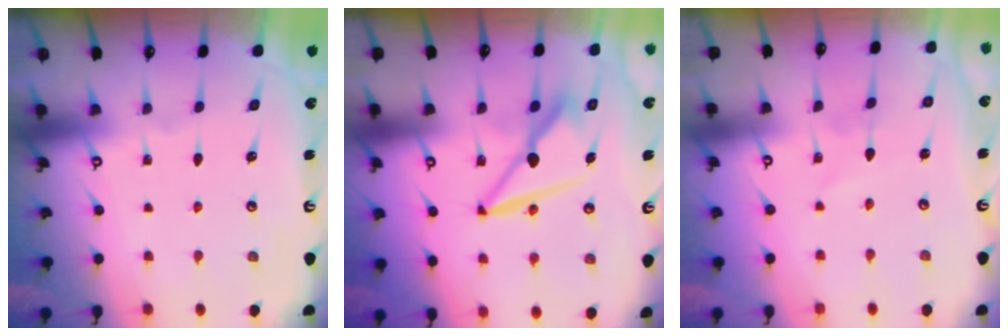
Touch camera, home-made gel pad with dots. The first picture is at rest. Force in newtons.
{"total": 8.7, "press": 8.6, "slide": 1.5}
{"total": 2.6, "press": 2.6, "slide": 0.4}